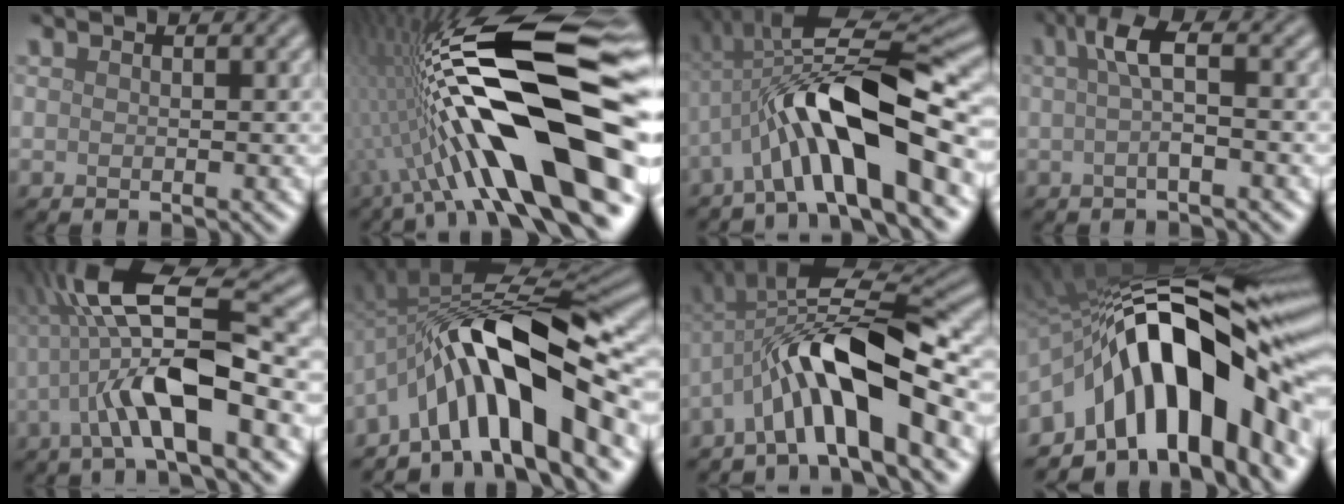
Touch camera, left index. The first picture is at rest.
{"total": 17.9, "force": [-2.2, 4.8, 17.1], "torque": [-0.283, 0.029, -0.050]}
{"total": 10.9, "force": [-2.8, 2.9, 10.1], "torque": [-0.163, 0.020, -0.049]}
{"total": 3.3, "force": [0.3, 0.7, 3.2], "torque": [-0.059, 0.009, 0.001]}
{"total": 10.4, "force": [-1.1, 3.0, 9.9], "torque": [-0.179, 0.019, -0.030]}
{"total": 12.6, "force": [-4.2, 4.0, 11.2], "torque": [-0.159, 0.023, -0.075]}
{"total": 10.0, "force": [-3.3, 2.5, 9.0], "torque": [-0.140, 0.023, -0.061]}
{"total": 18.1, "force": [-4.5, 8.8, 15.1], "torque": [-0.200, 0.039, -0.094]}